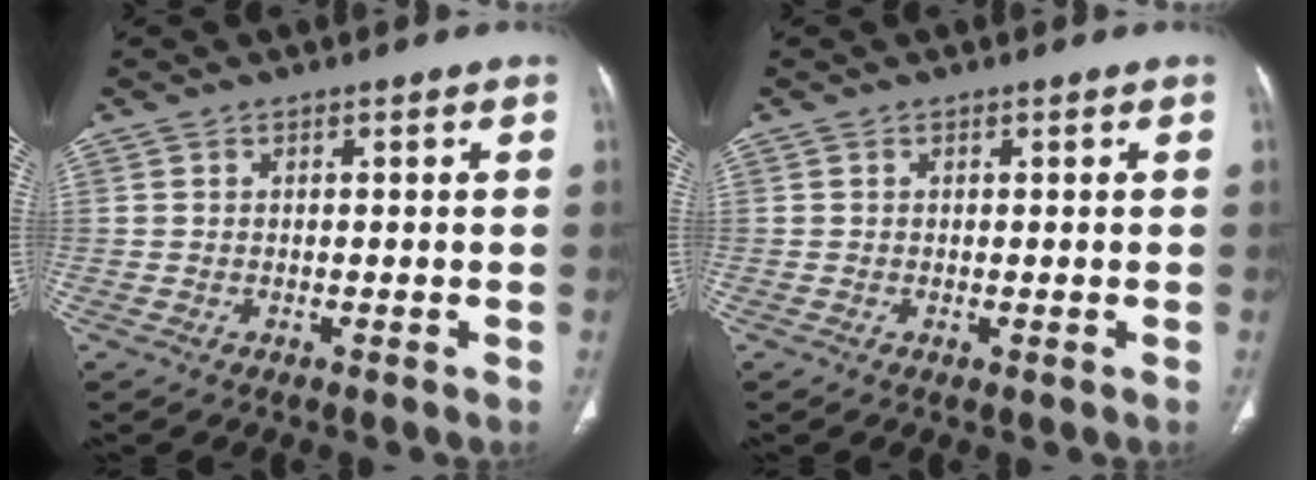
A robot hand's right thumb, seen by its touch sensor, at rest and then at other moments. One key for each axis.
{"total": 0.0}